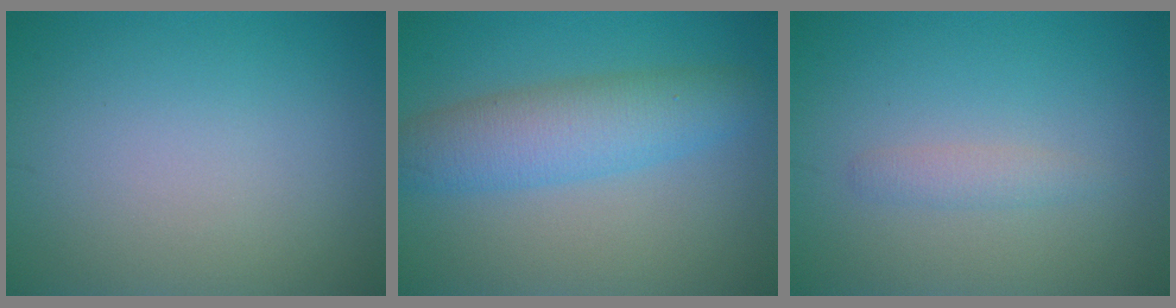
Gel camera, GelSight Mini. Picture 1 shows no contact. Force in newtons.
{"total": 5.4, "press": 5.4, "slide": 0.1}
{"total": 1.3, "press": 1.3, "slide": 0.1}